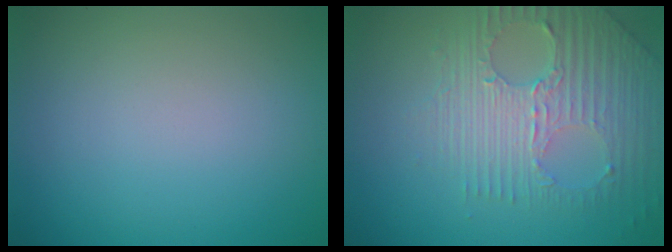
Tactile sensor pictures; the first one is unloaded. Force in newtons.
{"total": 7.1, "press": 4.7, "slide": 5.3}